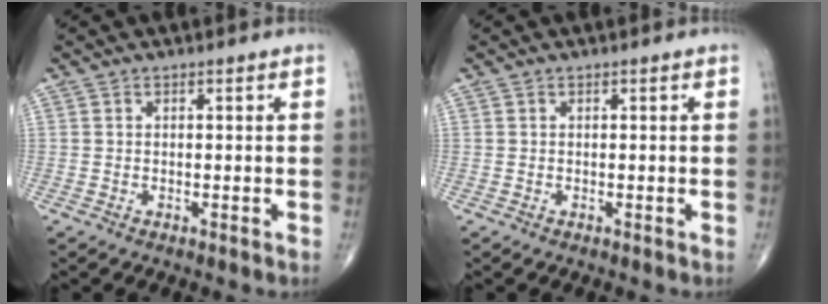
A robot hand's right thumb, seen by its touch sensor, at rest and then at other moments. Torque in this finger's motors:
{"motor_torque": [0.06, 0.06, 0.00, 0.00, 0.03]}